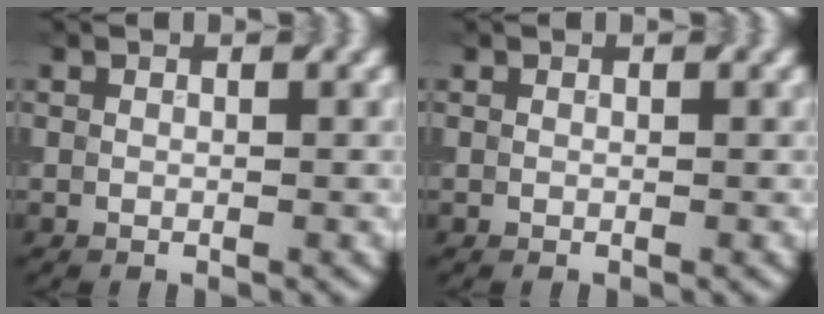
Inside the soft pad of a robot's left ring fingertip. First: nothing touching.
{"total": 0.0}